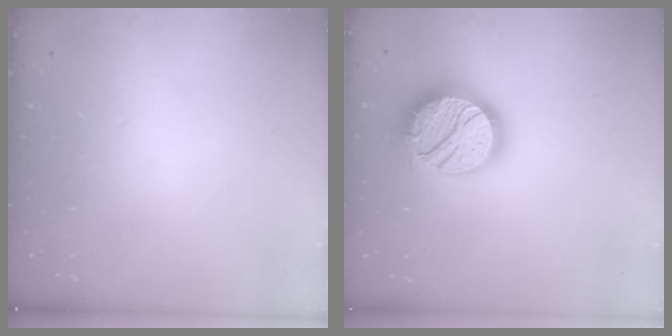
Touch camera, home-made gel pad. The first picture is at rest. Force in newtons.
{"total": 19.5, "press": 19.4, "slide": 1.2}